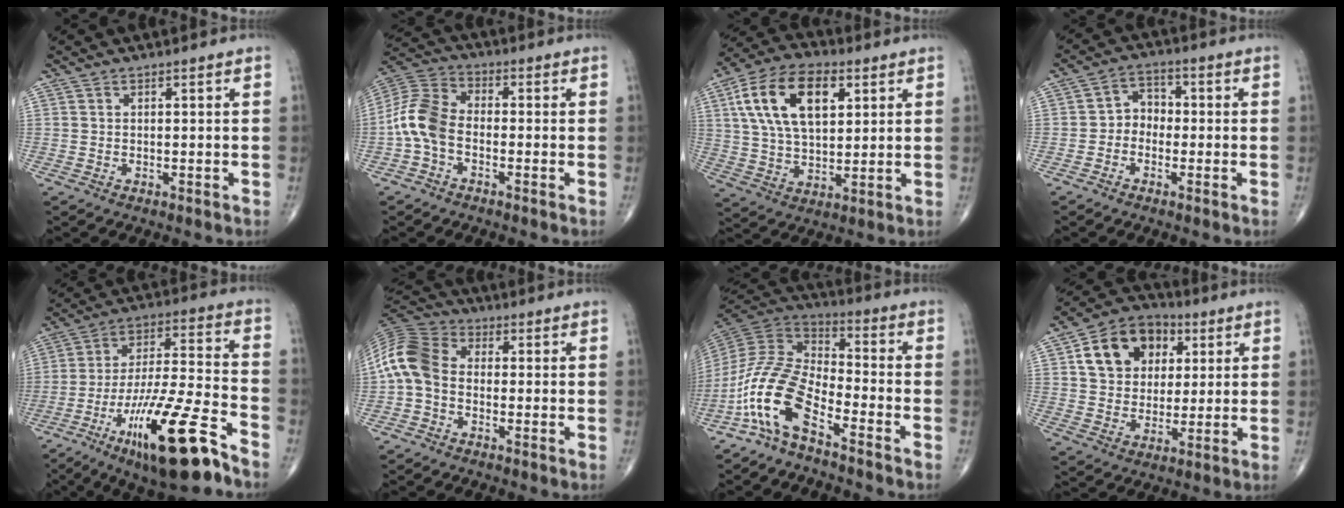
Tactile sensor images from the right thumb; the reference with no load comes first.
{"total": 9.2, "force": [-2.3, 5.8, 6.8], "torque": [-0.139, 0.030, -0.059]}
{"total": 17.1, "force": [5.8, 9.5, 12.9], "torque": [-0.221, -0.001, 0.105]}
{"total": 4.7, "force": [-1.0, 3.9, 2.4], "torque": [-0.011, 0.024, -0.033]}
{"total": 22.5, "force": [-12.9, 4.4, 17.9], "torque": [-0.324, 0.052, -0.220]}
{"total": 10.1, "force": [-1.0, 7.2, 7.1], "torque": [-0.140, 0.027, -0.039]}
{"total": 13.2, "force": [-7.8, 5.2, 9.3], "torque": [-0.198, 0.071, -0.163]}
{"total": 14.4, "force": [4.6, 11.1, 8.0], "torque": [-0.102, 0.001, 0.072]}